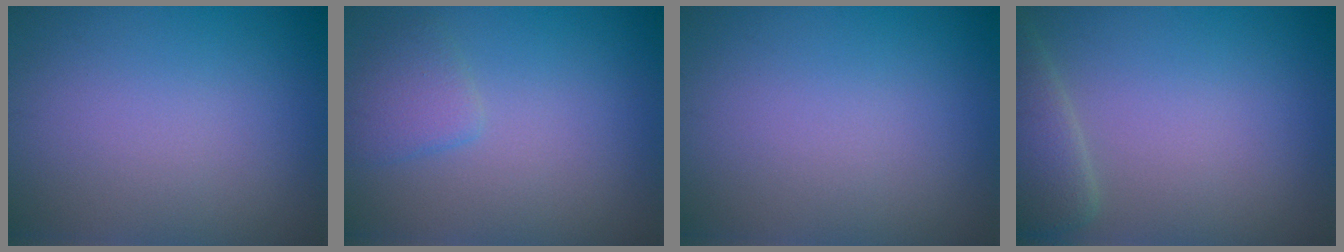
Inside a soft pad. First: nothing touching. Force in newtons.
{"total": 1.7, "press": 1.7, "slide": 0.2}
{"total": 0.0}
{"total": 3.4, "press": 3.4, "slide": 0.2}